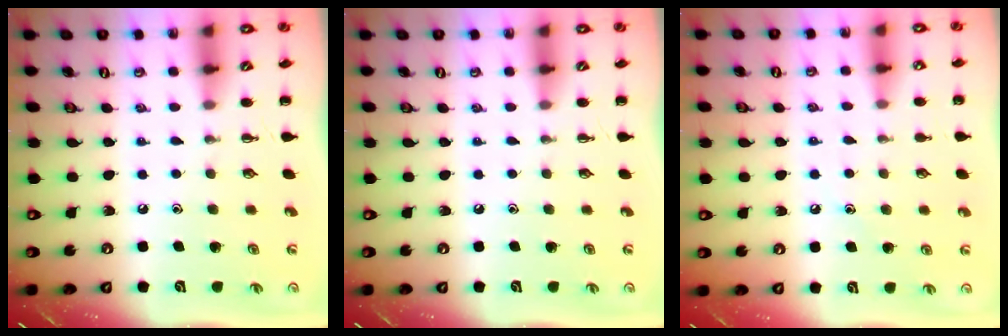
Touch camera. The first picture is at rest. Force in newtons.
{"total": 0.0}
{"total": 7.8, "press": 7.5, "slide": 2.1}